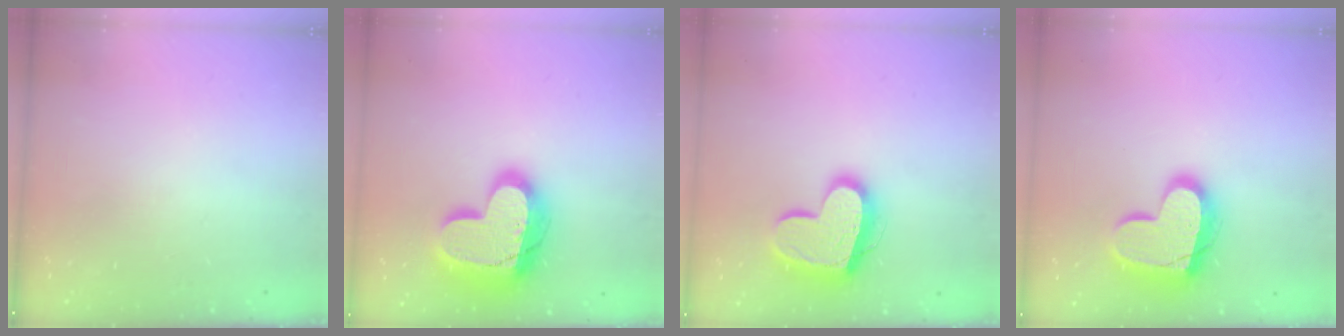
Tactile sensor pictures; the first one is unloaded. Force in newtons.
{"total": 21.7, "press": 21.6, "slide": 1.9}
{"total": 16.6, "press": 16.5, "slide": 1.4}
{"total": 17.6, "press": 17.6, "slide": 1.2}